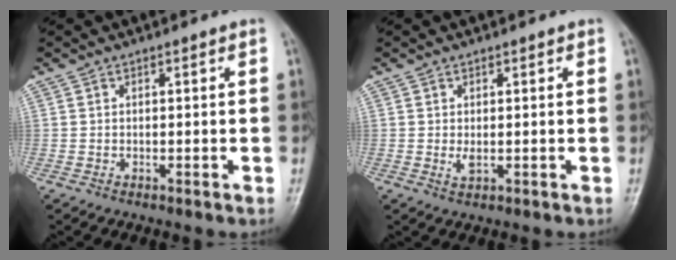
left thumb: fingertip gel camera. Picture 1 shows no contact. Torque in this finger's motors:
{"motor_torque": [0.01, 0.01, 0.13, -0.01, 0.01]}